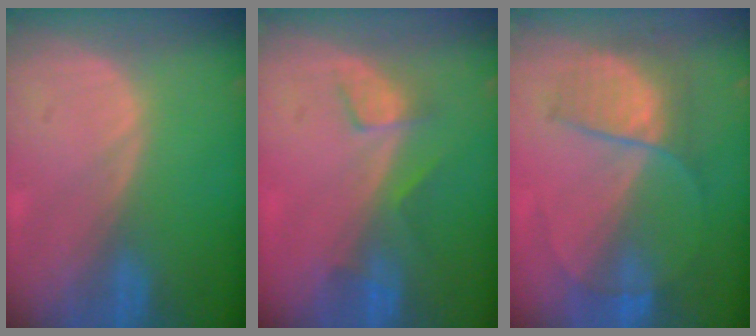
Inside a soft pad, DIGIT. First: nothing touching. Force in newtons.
{"total": 3.6, "press": 3.3, "slide": 1.4}
{"total": 6.2, "press": 6.1, "slide": 0.9}